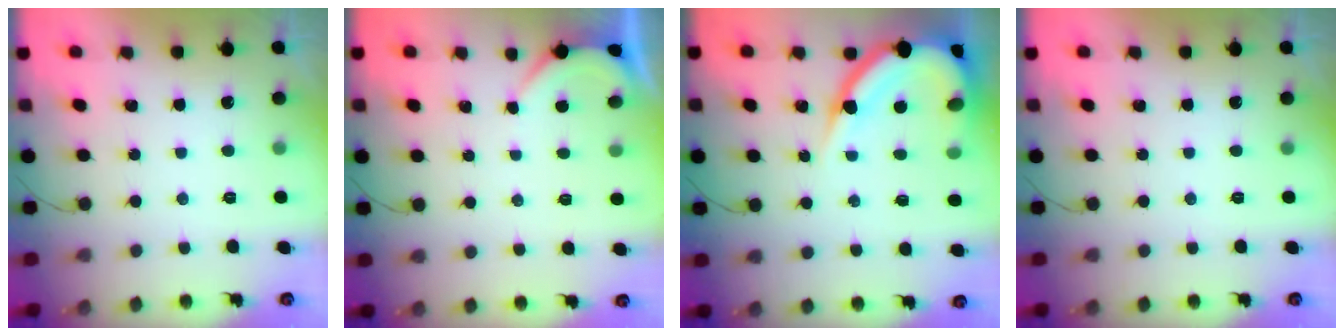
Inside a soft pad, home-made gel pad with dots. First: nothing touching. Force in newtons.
{"total": 1.9, "press": 1.9, "slide": 0.2}
{"total": 13.8, "press": 13.8, "slide": 1.1}
{"total": 0.0}